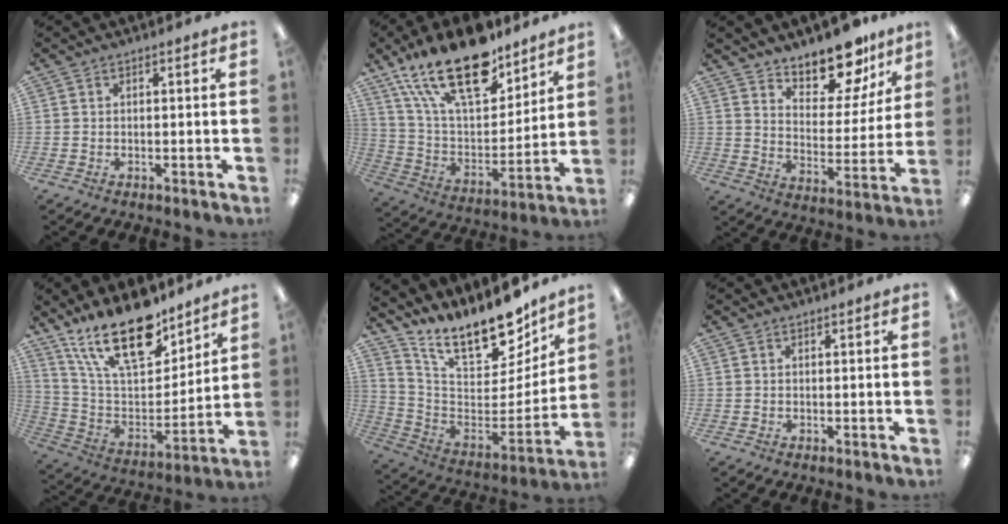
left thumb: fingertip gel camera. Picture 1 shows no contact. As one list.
[{"total": 24.0, "force": [16.1, 10.2, 14.5], "torque": [-0.276, -0.087, 0.281]}, {"total": 13.7, "force": [12.1, 4.9, 4.3], "torque": [-0.060, -0.096, 0.218]}, {"total": 22.4, "force": [15.5, 9.6, 13.0], "torque": [-0.245, -0.089, 0.276]}, {"total": 17.6, "force": [13.8, 6.5, 8.7], "torque": [-0.135, -0.113, 0.240]}, {"total": 0.0}]